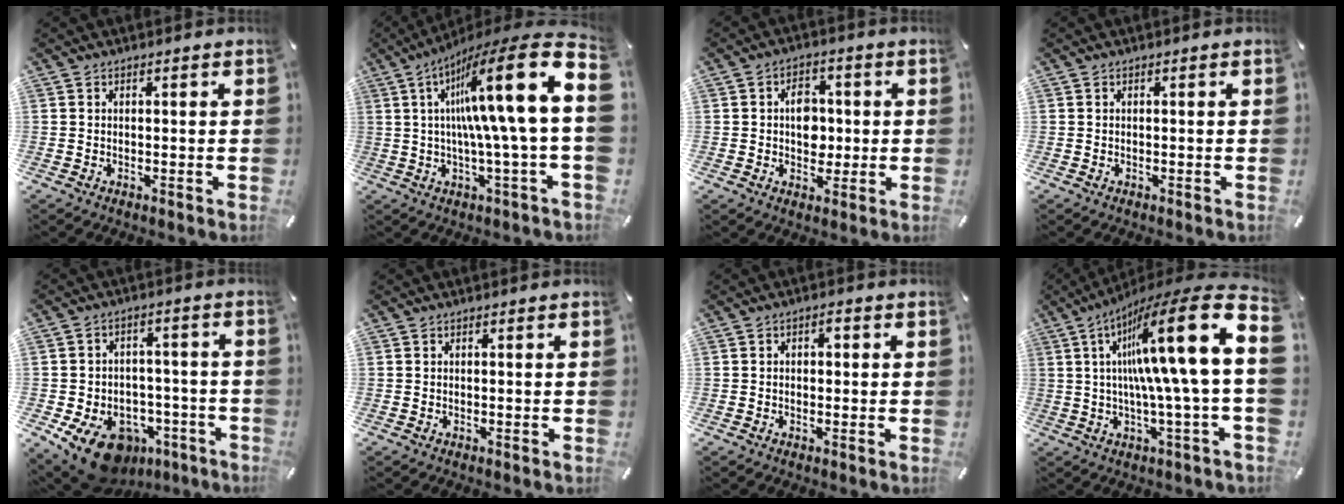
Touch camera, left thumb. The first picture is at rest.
{"total": 23.8, "force": [6.2, 2.5, 22.8], "torque": [-0.387, -0.058, 0.083]}
{"total": 7.1, "force": [0.1, 5.6, 4.4], "torque": [-0.048, 0.000, -0.003]}
{"total": 0.0}
{"total": 13.2, "force": [-7.6, 8.8, 6.3], "torque": [-0.106, 0.055, -0.121]}
{"total": 0.0}
{"total": 1.9, "force": [0.1, 1.3, 1.3], "torque": [-0.020, 0.005, -0.003]}
{"total": 24.9, "force": [6.7, 2.3, 23.9], "torque": [-0.415, -0.064, 0.089]}